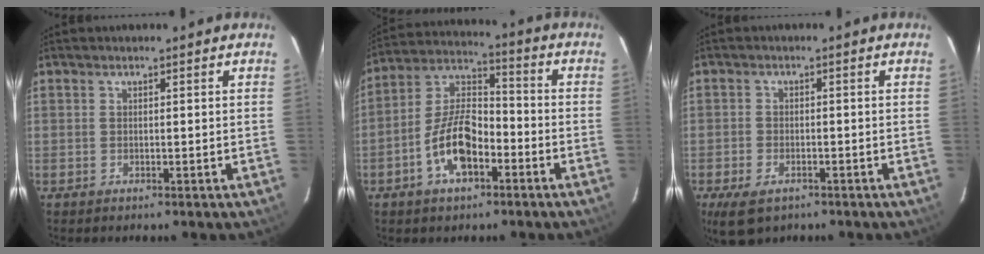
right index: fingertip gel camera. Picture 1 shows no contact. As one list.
[{"total": 11.9, "force": [-5.2, 5.8, 9.1], "torque": [-0.185, 0.018, -0.092]}, {"total": 6.2, "force": [-3.7, 3.5, 3.5], "torque": [-0.088, -0.016, -0.064]}]